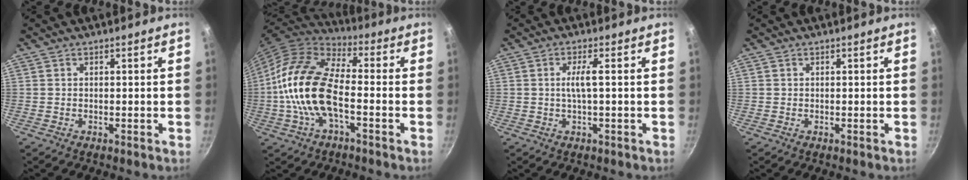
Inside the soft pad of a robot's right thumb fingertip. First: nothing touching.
{"total": 17.5, "force": [-2.9, 8.5, 15.0], "torque": [-0.278, 0.034, -0.068]}
{"total": 3.2, "force": [0.1, 0.2, 3.2], "torque": [-0.070, 0.005, 0.004]}
{"total": 0.0}